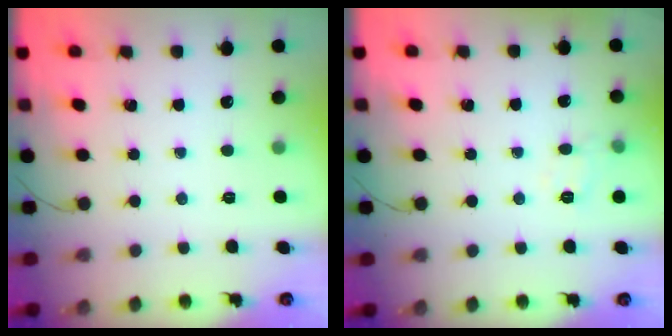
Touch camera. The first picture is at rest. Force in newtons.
{"total": 6.6, "press": 6.5, "slide": 1.3}